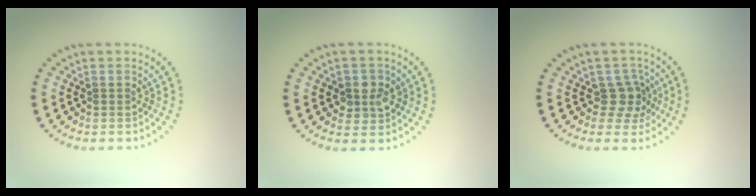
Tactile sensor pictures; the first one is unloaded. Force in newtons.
{"total": 2.6, "press": 2.5, "slide": 0.8}
{"total": 2.6, "press": 2.0, "slide": 1.7}